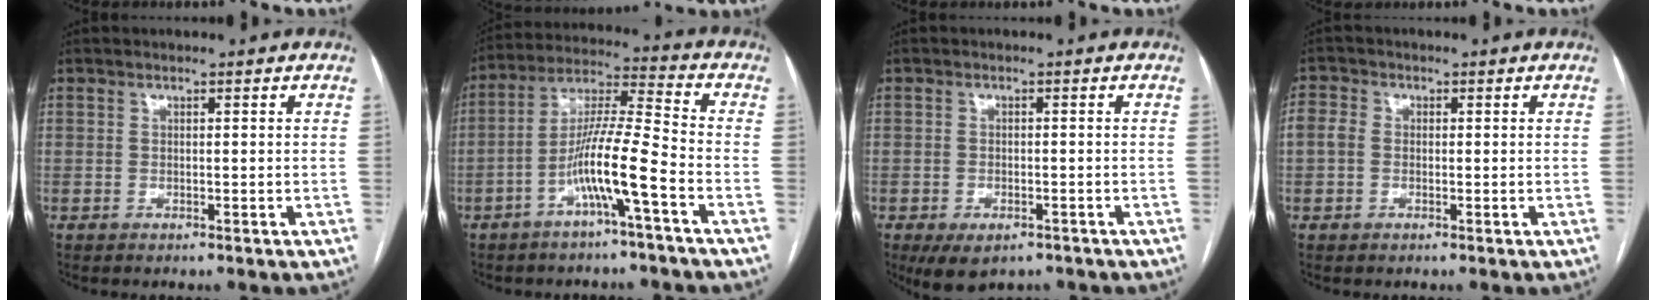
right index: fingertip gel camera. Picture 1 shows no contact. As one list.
[{"total": 10.2, "force": [-4.5, -0.4, 9.2], "torque": [-0.180, 0.016, -0.084]}, {"total": 5.5, "force": [-3.7, 2.7, 3.1], "torque": [-0.052, -0.006, -0.051]}, {"total": 2.7, "force": [-0.3, 2.3, 1.4], "torque": [-0.037, 0.017, -0.009]}]